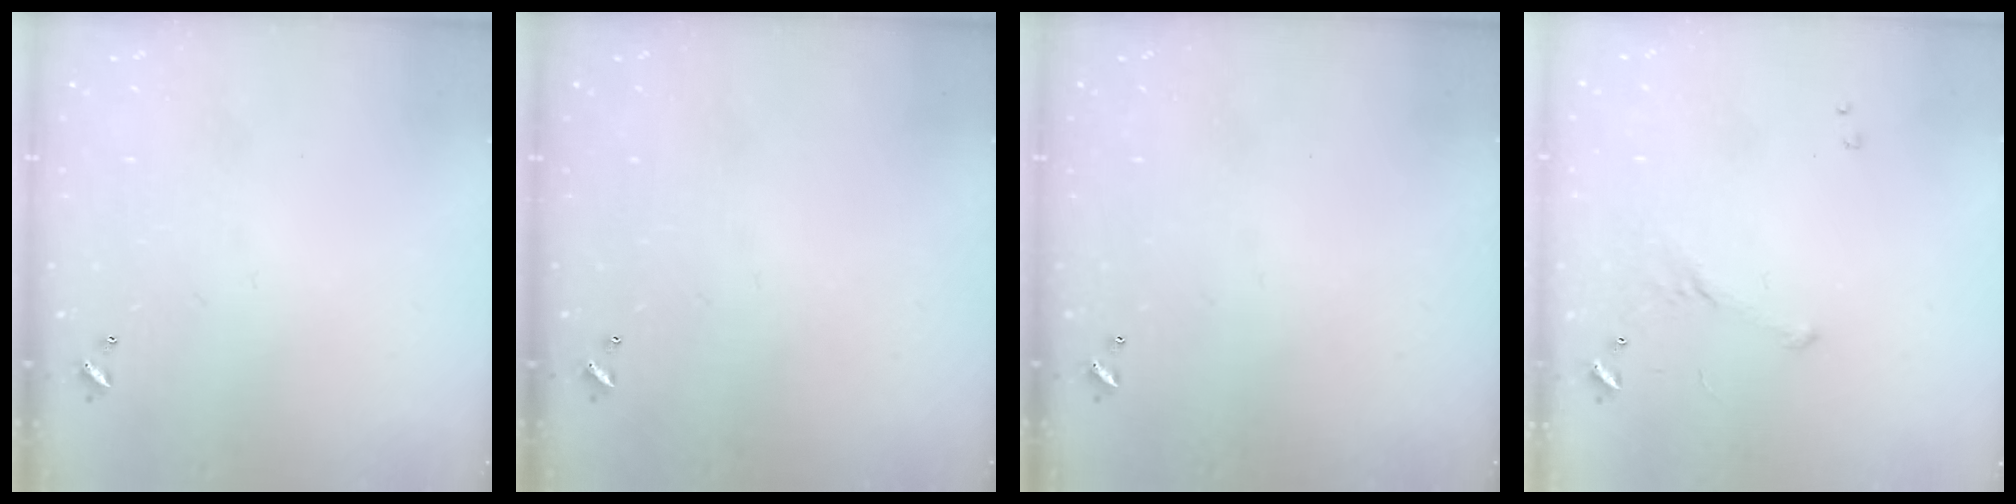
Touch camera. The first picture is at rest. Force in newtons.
{"total": 0.0}
{"total": 0.0}
{"total": 5.4, "press": 5.3, "slide": 1.0}